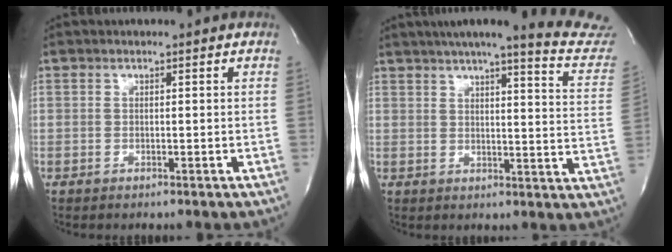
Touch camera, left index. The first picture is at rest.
{"total": 19.9, "force": [17.9, 0.4, 8.6], "torque": [-0.114, -0.070, 0.199]}